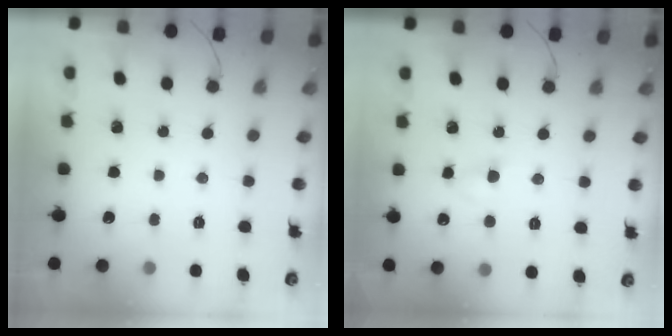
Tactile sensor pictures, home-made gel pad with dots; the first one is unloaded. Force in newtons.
{"total": 2.6, "press": 2.4, "slide": 1.0}